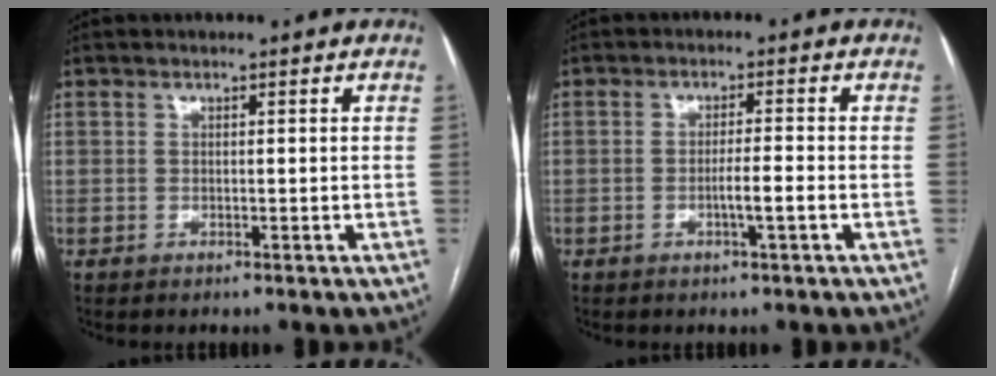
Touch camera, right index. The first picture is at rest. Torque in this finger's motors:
{"motor_torque": [0.41, -0.32, 0.33, 0.08]}